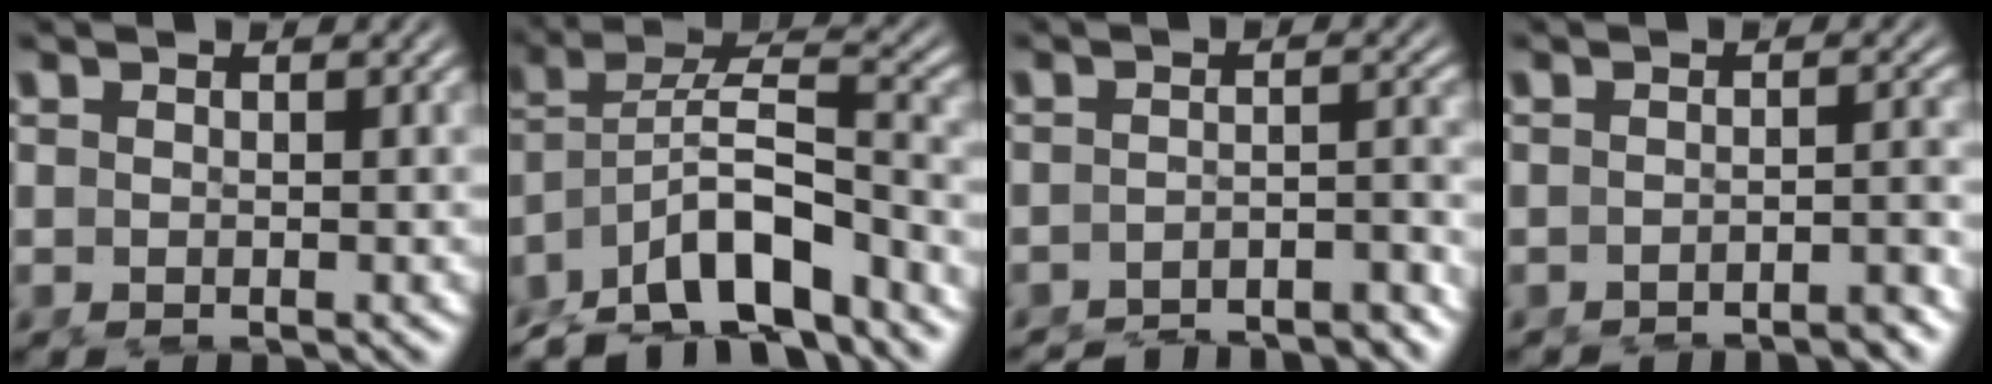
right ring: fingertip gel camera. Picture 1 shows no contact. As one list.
[{"total": 8.1, "force": [-3.0, 5.5, 5.1], "torque": [-0.096, -0.014, -0.047]}, {"total": 5.1, "force": [-5.0, 0.4, 1.1], "torque": [-0.002, -0.002, -0.081]}, {"total": 2.5, "force": [-2.4, -0.3, 0.5], "torque": [-0.001, 0.006, -0.044]}]